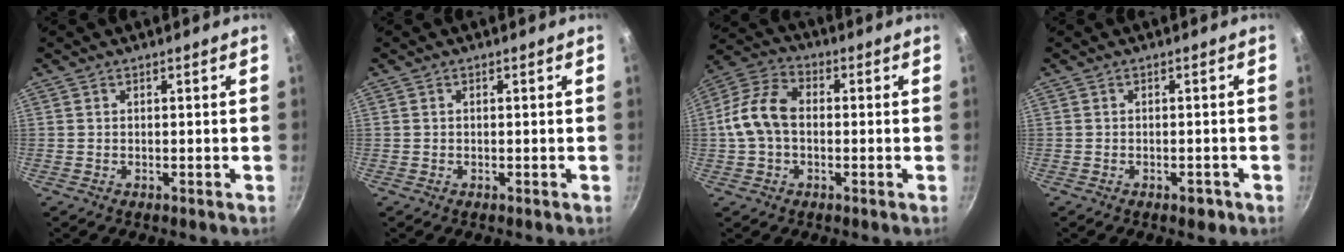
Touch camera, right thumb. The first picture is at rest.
{"total": 0.0}
{"total": 10.6, "force": [-0.2, 7.3, 7.7], "torque": [-0.154, 0.032, -0.014]}
{"total": 1.9, "force": [-1.1, 0.9, 1.2], "torque": [-0.013, 0.005, -0.014]}